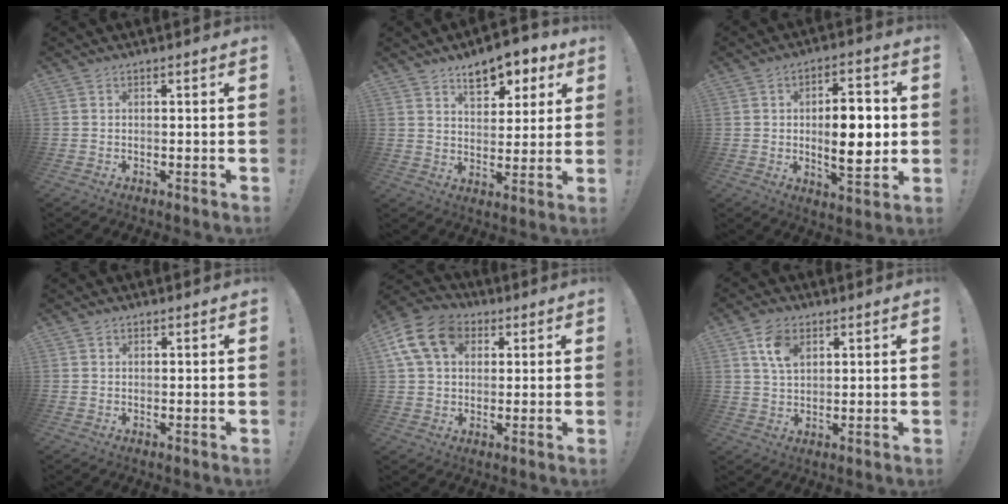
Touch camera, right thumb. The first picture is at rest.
{"total": 10.1, "force": [6.4, 5.4, 5.8], "torque": [-0.070, -0.037, 0.113]}
{"total": 13.0, "force": [-0.2, 5.7, 11.7], "torque": [-0.173, 0.001, -0.010]}
{"total": 1.0, "force": [0.8, 0.6, 0.2], "torque": [0.003, -0.003, 0.014]}
{"total": 15.2, "force": [5.4, 11.3, 8.5], "torque": [-0.140, -0.010, 0.108]}
{"total": 8.0, "force": [3.9, 5.2, 4.7], "torque": [-0.079, -0.005, 0.073]}